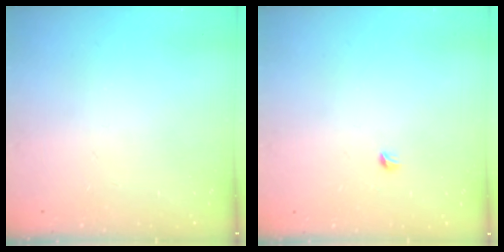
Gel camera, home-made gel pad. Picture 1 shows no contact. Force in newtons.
{"total": 2.7, "press": 2.6, "slide": 0.6}